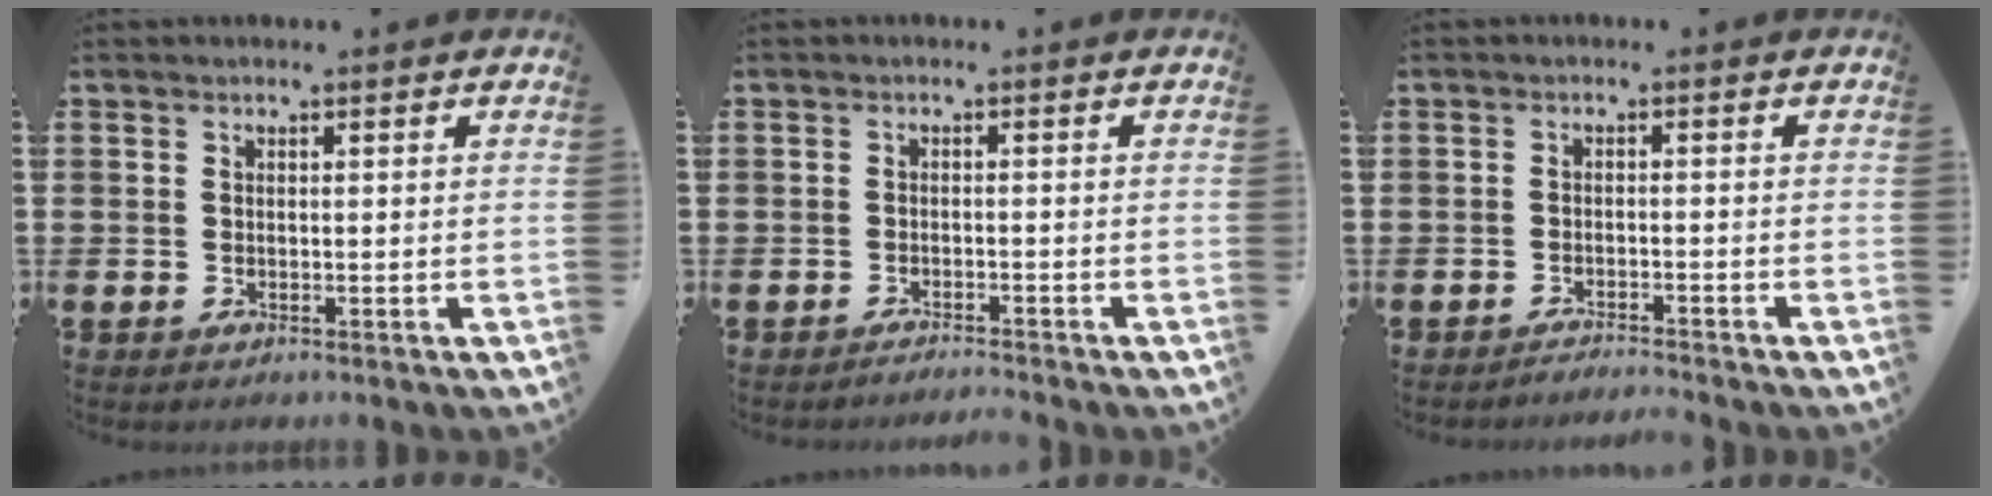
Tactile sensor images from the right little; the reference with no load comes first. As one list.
[{"total": 1.2, "force": [-1.2, -0.2, 0.0], "torque": [-0.002, 0.003, -0.025]}, {"total": 1.5, "force": [-1.4, -0.2, -0.1], "torque": [0.000, 0.004, -0.030]}]